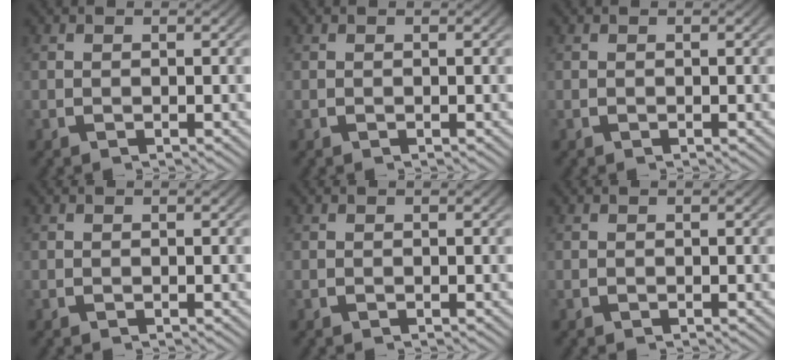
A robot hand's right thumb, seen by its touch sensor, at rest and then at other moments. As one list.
[{"total": 0.0}, {"total": 0.0}, {"total": 0.0}, {"total": 0.0}, {"total": 0.0}]